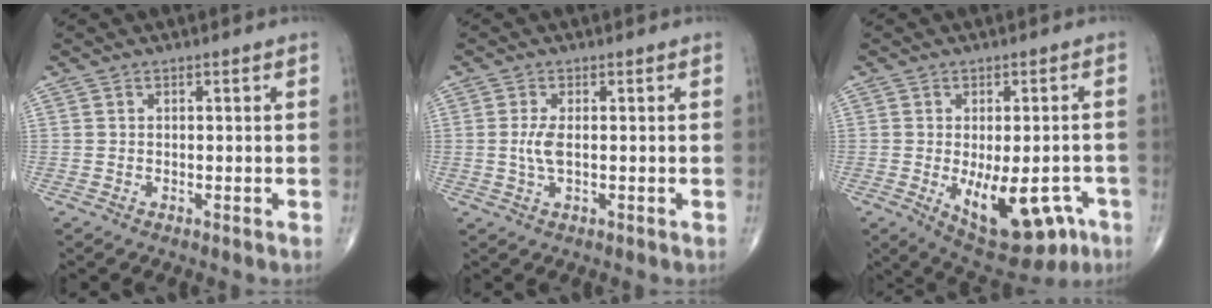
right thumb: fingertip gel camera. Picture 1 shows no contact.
{"total": 3.1, "force": [0.0, 1.1, 2.9], "torque": [-0.073, -0.003, 0.001]}
{"total": 14.5, "force": [-5.2, 7.1, 11.5], "torque": [-0.139, 0.005, -0.056]}